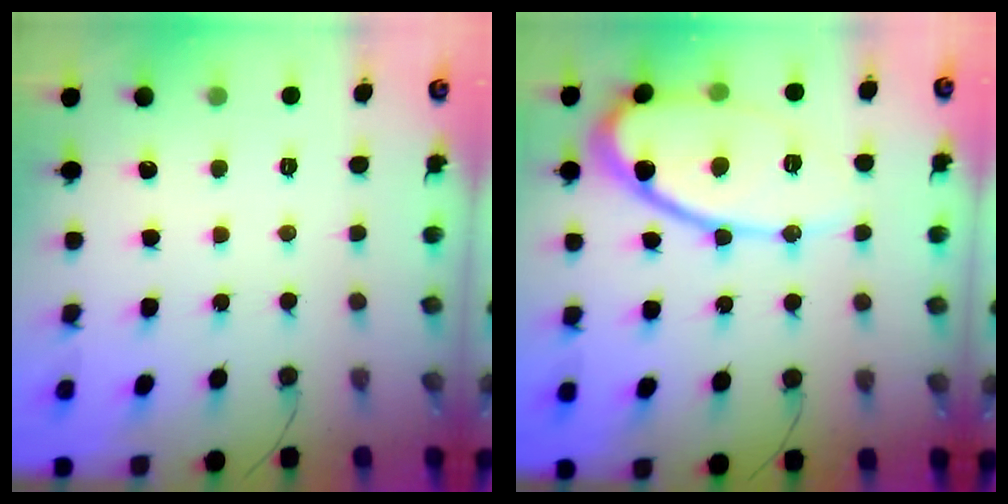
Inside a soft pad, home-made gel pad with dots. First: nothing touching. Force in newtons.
{"total": 13.8, "press": 13.7, "slide": 1.2}